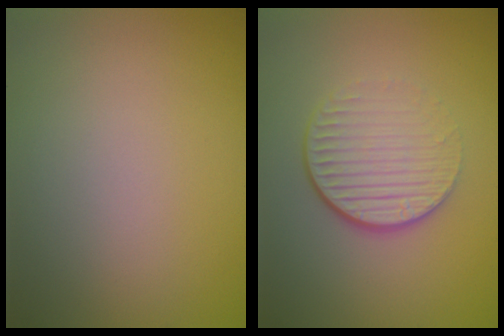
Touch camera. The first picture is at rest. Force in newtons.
{"total": 4.6, "press": 2.8, "slide": 3.6}